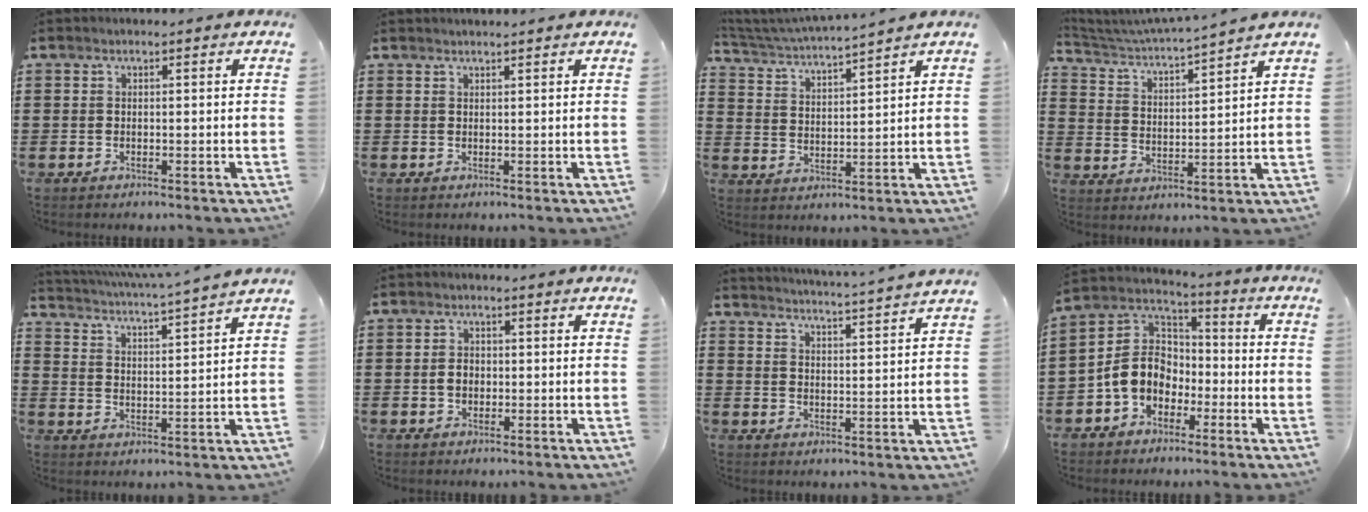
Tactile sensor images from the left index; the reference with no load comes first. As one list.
[{"total": 0.8, "force": [0.8, -0.1, 0.1], "torque": [-0.004, -0.002, 0.017]}, {"total": 3.9, "force": [3.8, -0.6, 0.8], "torque": [-0.035, -0.028, 0.062]}, {"total": 3.3, "force": [3.1, -0.3, 1.2], "torque": [-0.043, -0.030, 0.045]}, {"total": 4.2, "force": [3.9, -0.9, 1.2], "torque": [-0.043, -0.034, 0.061]}, {"total": 2.3, "force": [-0.1, 1.6, 1.5], "torque": [-0.033, 0.005, -0.004]}, {"total": 3.9, "force": [3.6, -1.2, 0.8], "torque": [-0.030, -0.029, 0.057]}, {"total": 8.4, "force": [-3.0, 6.7, 4.0], "torque": [-0.117, 0.015, -0.067]}]